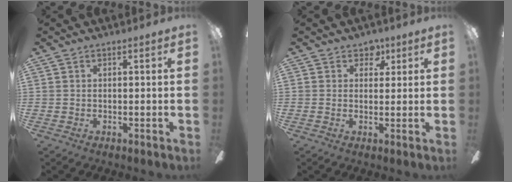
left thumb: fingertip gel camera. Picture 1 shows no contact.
{"total": 3.7, "force": [2.1, 2.8, 1.2], "torque": [0.001, -0.008, 0.032]}